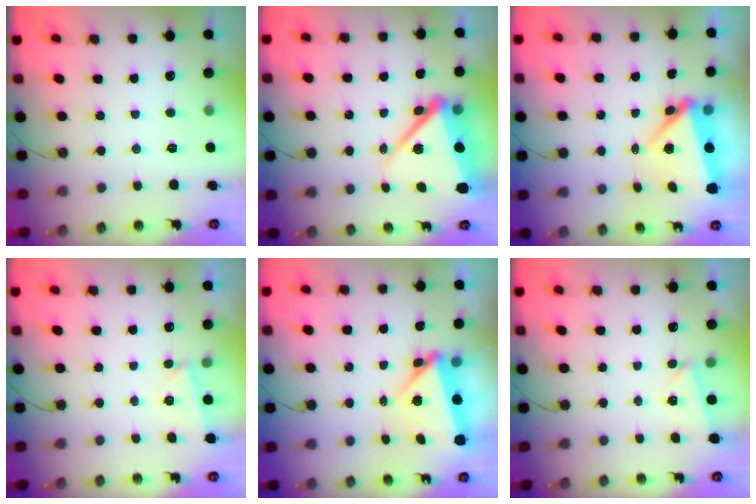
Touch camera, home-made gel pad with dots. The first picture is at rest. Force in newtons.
{"total": 13.6, "press": 13.5, "slide": 1.7}
{"total": 6.8, "press": 6.7, "slide": 1.3}
{"total": 3.1, "press": 2.7, "slide": 1.6}
{"total": 5.9, "press": 5.9, "slide": 0.6}
{"total": 1.8, "press": 1.4, "slide": 1.2}